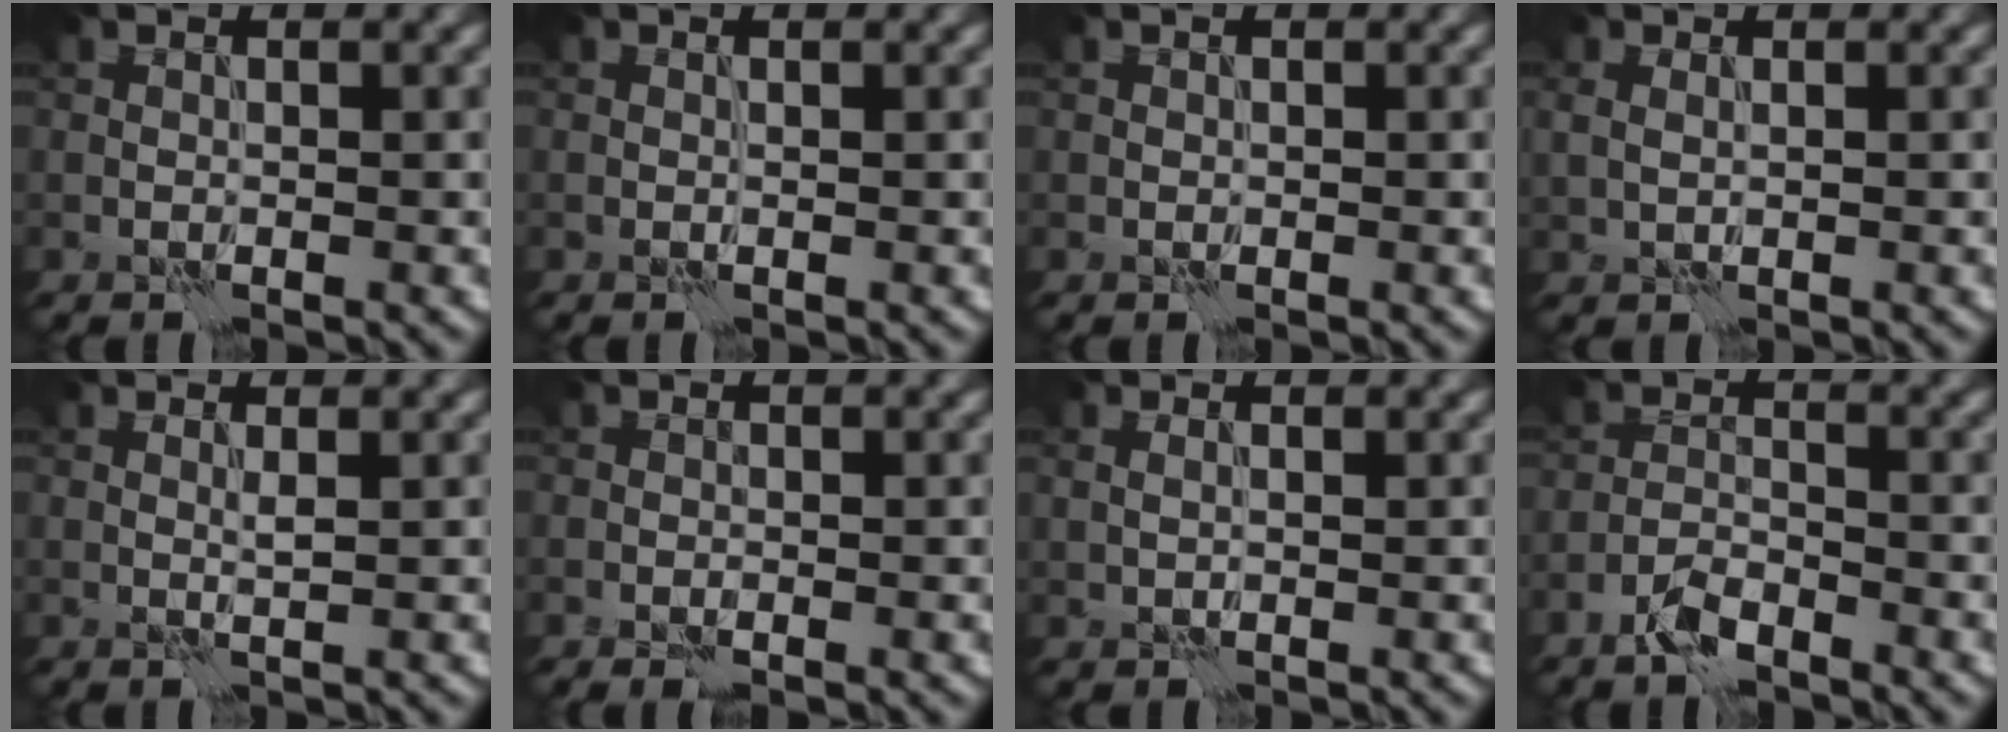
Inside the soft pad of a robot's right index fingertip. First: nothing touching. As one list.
[{"total": 0.0}, {"total": 0.0}, {"total": 1.4, "force": [0.6, 0.8, 1.0], "torque": [-0.023, 0.002, 0.015]}, {"total": 0.7, "force": [0.4, -0.1, 0.6], "torque": [-0.013, 0.000, 0.005]}, {"total": 1.0, "force": [-0.4, 0.5, 0.7], "torque": [-0.012, -0.001, -0.009]}, {"total": 0.9, "force": [0.4, 0.6, 0.6], "torque": [-0.014, 0.000, 0.011]}, {"total": 2.6, "force": [-2.0, 0.8, 1.4], "torque": [-0.028, 0.006, -0.046]}]